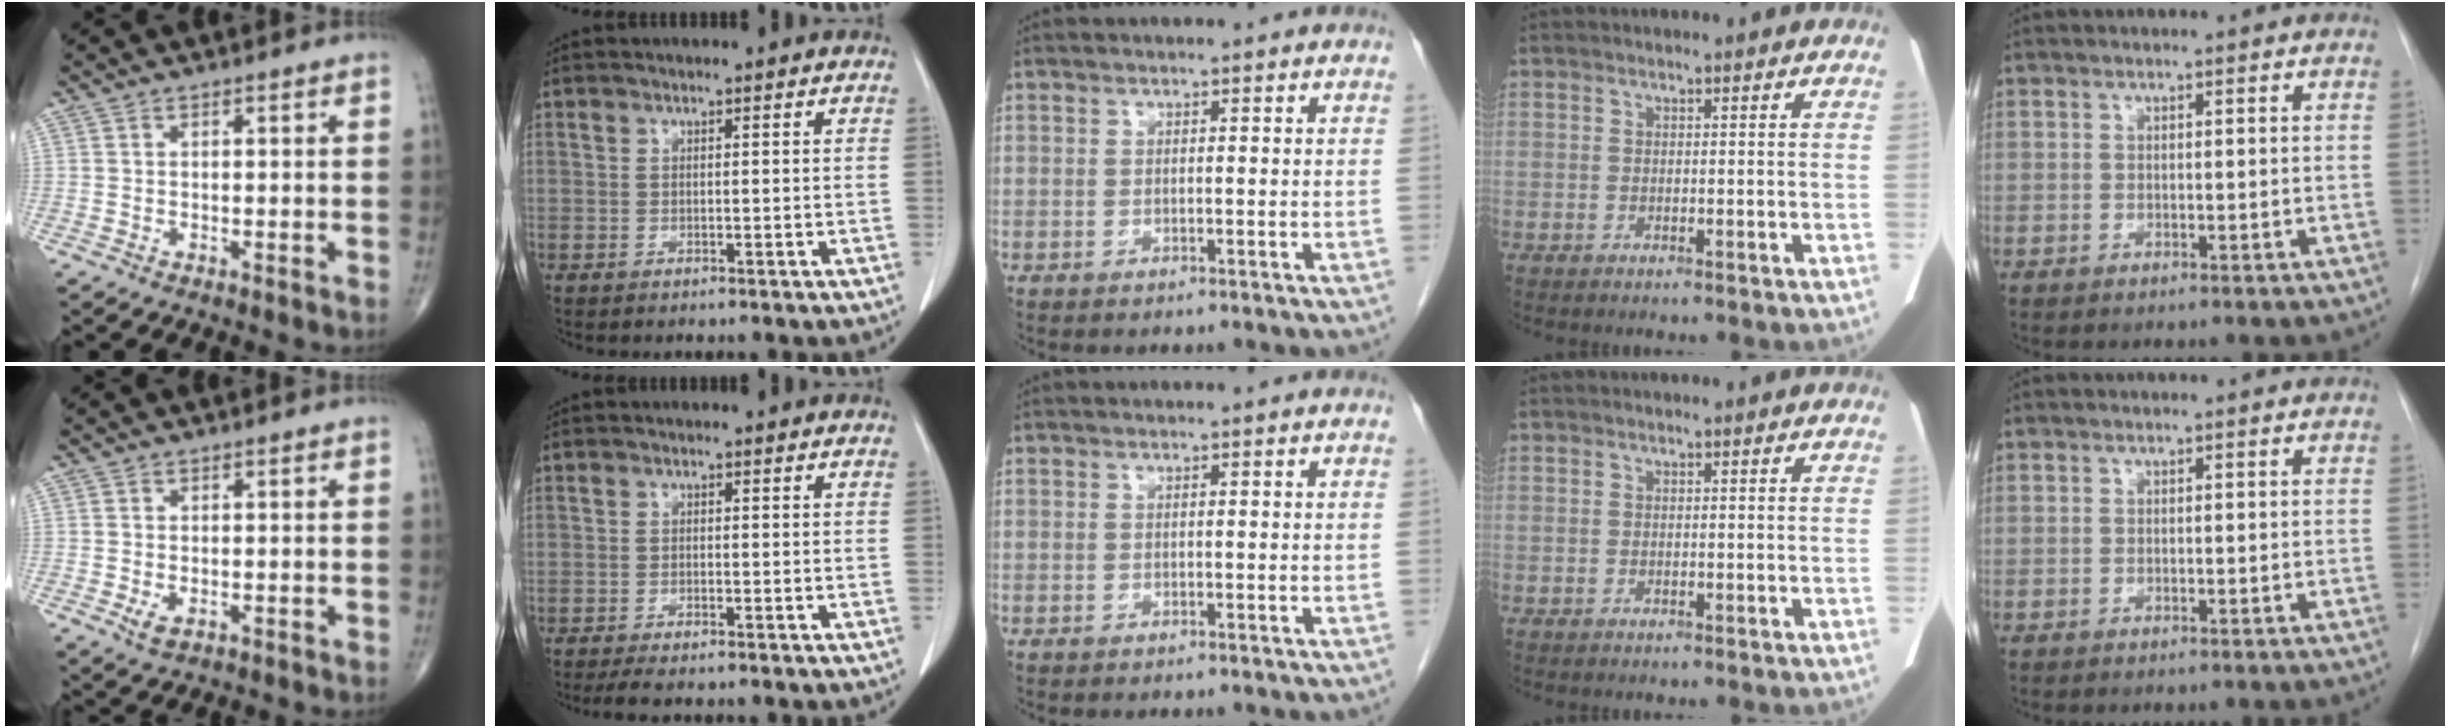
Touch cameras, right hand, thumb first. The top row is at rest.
{"thumb": {"total": 2.1, "force": [-0.6, 1.2, 1.6], "torque": [-0.029, -0.003, -0.008]}, "index": {"total": 3.5, "force": [-2.9, 0.4, 1.9], "torque": [-0.027, -0.007, -0.041]}}